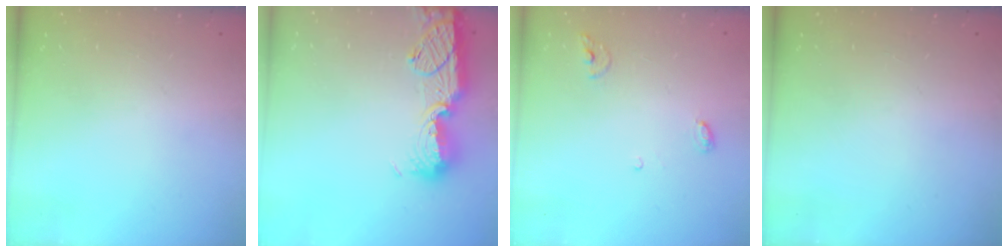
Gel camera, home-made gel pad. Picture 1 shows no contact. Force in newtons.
{"total": 12.9, "press": 12.8, "slide": 1.2}
{"total": 3.8, "press": 3.8, "slide": 0.2}
{"total": 0.0}